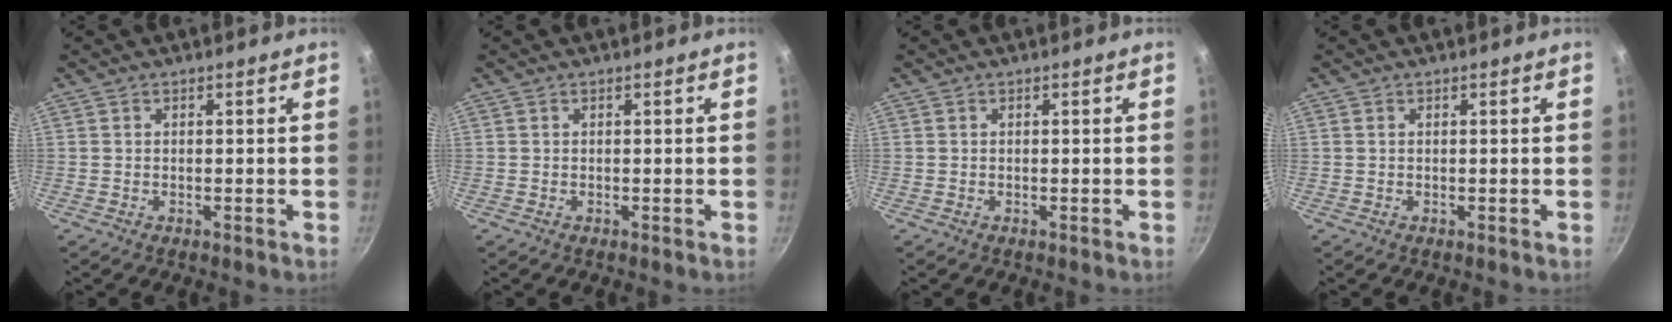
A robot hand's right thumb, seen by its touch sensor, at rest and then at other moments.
{"total": 0.0}
{"total": 0.0}
{"total": 0.0}